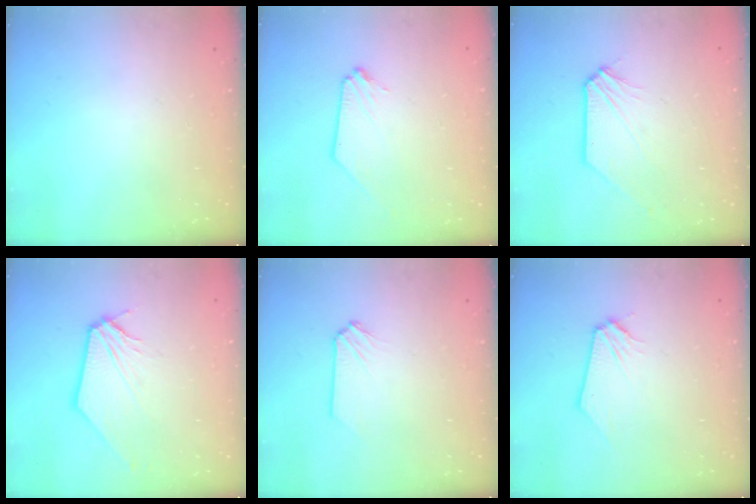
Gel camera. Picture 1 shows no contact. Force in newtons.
{"total": 0.0}
{"total": 1.8, "press": 1.8, "slide": 0.2}
{"total": 2.5, "press": 2.5, "slide": 0.3}
{"total": 0.0}
{"total": 0.0}